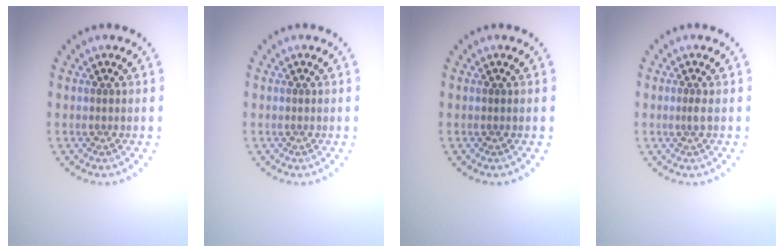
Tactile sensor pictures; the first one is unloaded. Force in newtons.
{"total": 0.0}
{"total": 0.0}
{"total": 0.8, "press": 0.5, "slide": 0.7}